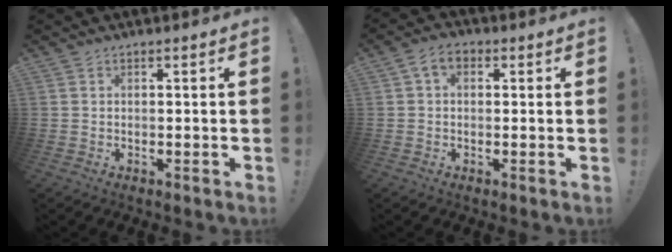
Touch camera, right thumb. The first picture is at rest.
{"total": 4.8, "force": [1.3, 3.3, 3.2], "torque": [-0.060, 0.007, 0.027]}